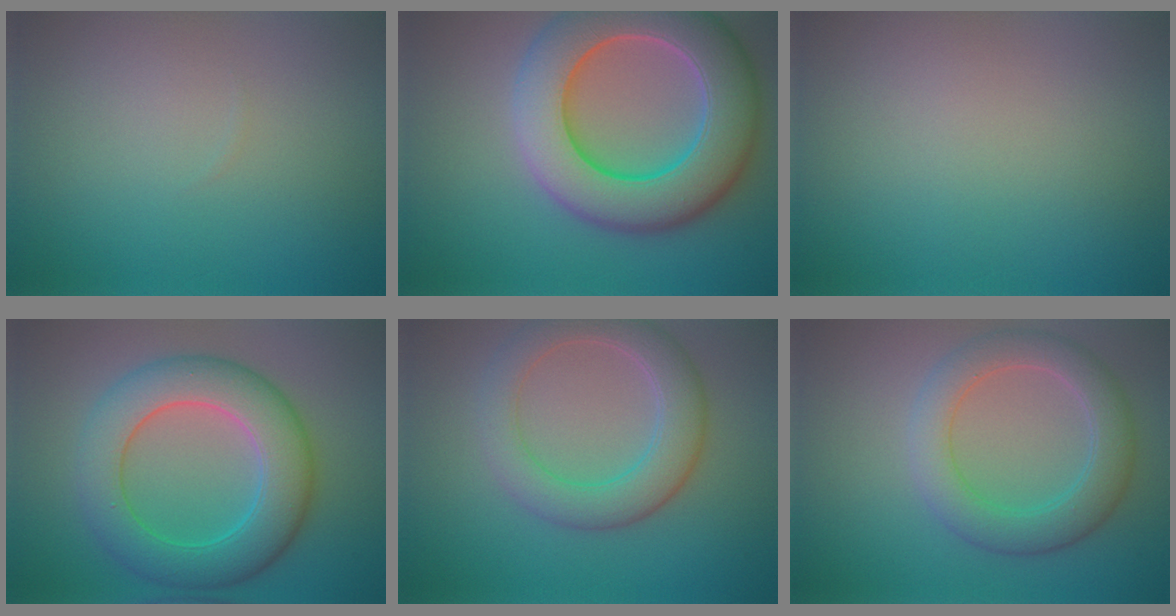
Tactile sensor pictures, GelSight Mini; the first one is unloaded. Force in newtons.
{"total": 11.2, "press": 11.2, "slide": 0.6}
{"total": 0.0}
{"total": 8.1, "press": 8.1, "slide": 0.1}
{"total": 5.3, "press": 5.3, "slide": 0.3}
{"total": 4.8, "press": 4.7, "slide": 0.3}